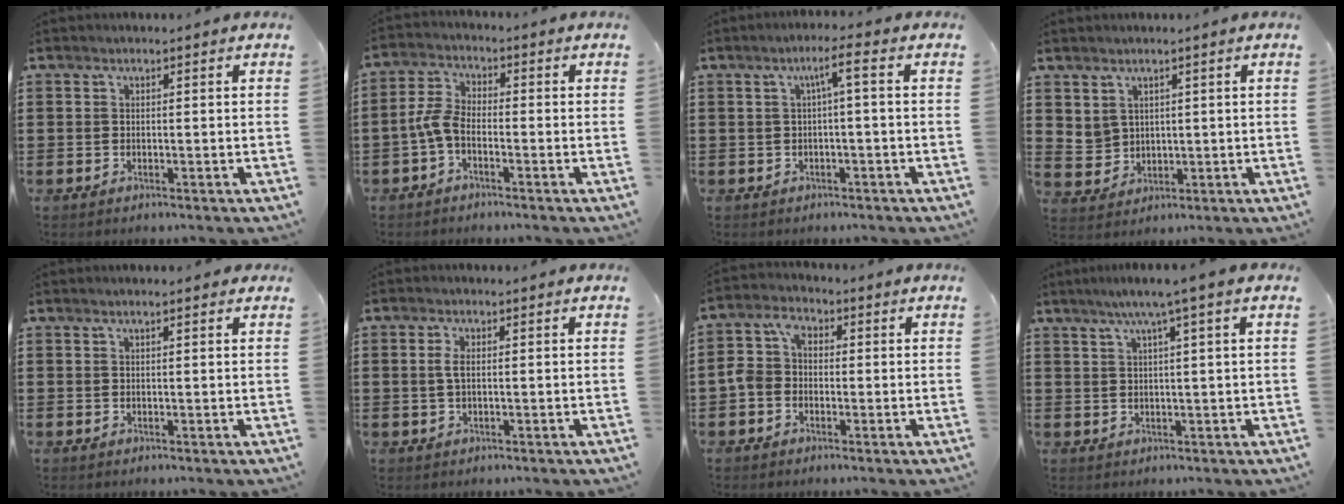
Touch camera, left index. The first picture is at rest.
{"total": 4.4, "force": [-1.9, 2.1, 3.4], "torque": [-0.086, 0.005, -0.043]}
{"total": 3.6, "force": [0.0, 0.1, 3.6], "torque": [-0.071, 0.008, -0.007]}
{"total": 3.1, "force": [1.9, 2.4, 0.6], "torque": [-0.024, 0.004, 0.037]}
{"total": 1.1, "force": [0.8, 0.1, 0.8], "torque": [-0.016, 0.001, 0.015]}
{"total": 2.4, "force": [0.3, 1.0, 2.2], "torque": [-0.053, 0.000, 0.002]}
{"total": 4.3, "force": [-0.7, 3.4, 2.5], "torque": [-0.071, 0.012, -0.021]}
{"total": 4.1, "force": [2.0, -0.7, 3.5], "torque": [-0.071, -0.001, 0.032]}